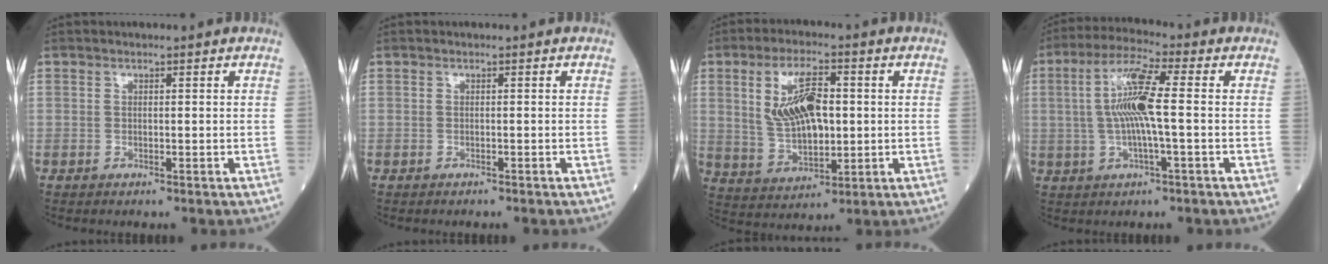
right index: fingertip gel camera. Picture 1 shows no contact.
{"total": 0.7, "force": [-0.7, 0.1, 0.3], "torque": [-0.010, -0.002, -0.009]}
{"total": 10.5, "force": [1.7, 4.3, 9.5], "torque": [-0.193, 0.008, 0.038]}
{"total": 10.5, "force": [0.4, 1.1, 10.4], "torque": [-0.208, 0.013, 0.002]}